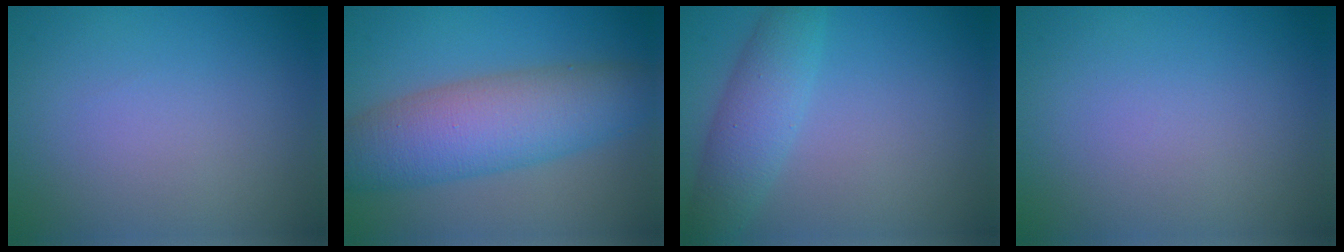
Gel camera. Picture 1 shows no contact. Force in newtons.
{"total": 8.2, "press": 8.2, "slide": 0.1}
{"total": 4.0, "press": 4.0, "slide": 0.2}
{"total": 0.0}